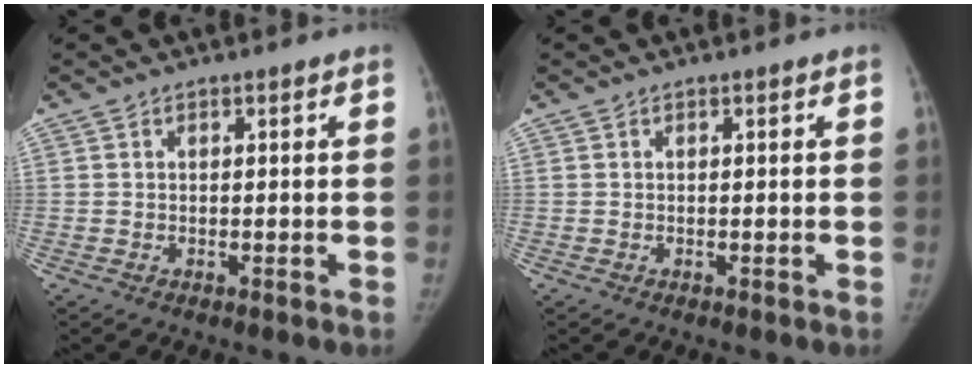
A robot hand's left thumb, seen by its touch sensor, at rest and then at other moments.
{"total": 0.0}